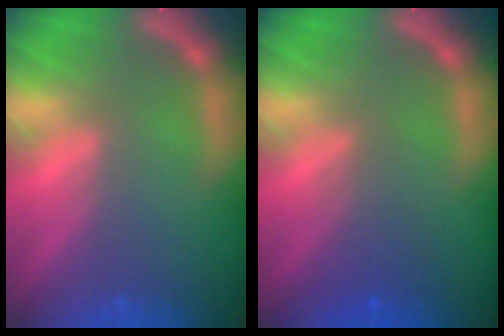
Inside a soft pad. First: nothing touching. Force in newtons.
{"total": 2.4}